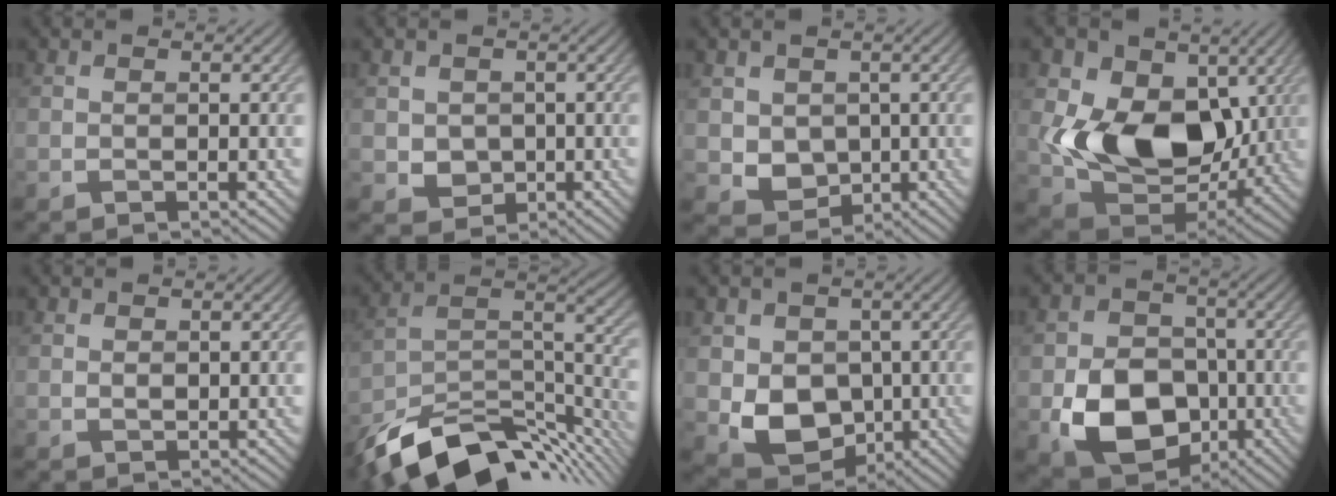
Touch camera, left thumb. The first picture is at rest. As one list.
[{"total": 3.0, "force": [0.1, 2.8, 1.1], "torque": [-0.032, -0.010, -0.001]}, {"total": 4.3, "force": [0.3, 3.8, 2.0], "torque": [-0.055, -0.013, 0.005]}, {"total": 13.1, "force": [1.5, 9.5, 8.9], "torque": [-0.159, -0.010, 0.027]}, {"total": 0.7, "force": [0.4, 0.5, 0.3], "torque": [-0.008, -0.003, 0.009]}, {"total": 15.6, "force": [-11.6, 6.6, 8.1], "torque": [-0.170, -0.022, -0.186]}, {"total": 7.7, "force": [-1.1, 6.2, 4.4], "torque": [-0.100, -0.020, -0.022]}, {"total": 11.4, "force": [-3.8, 8.5, 6.7], "torque": [-0.139, -0.026, -0.073]}]